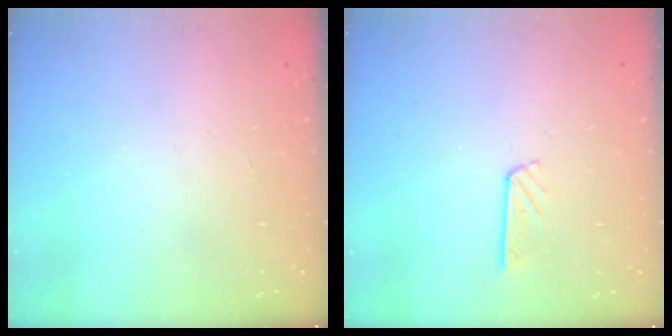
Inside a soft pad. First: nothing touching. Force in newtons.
{"total": 5.9, "press": 5.9, "slide": 0.4}